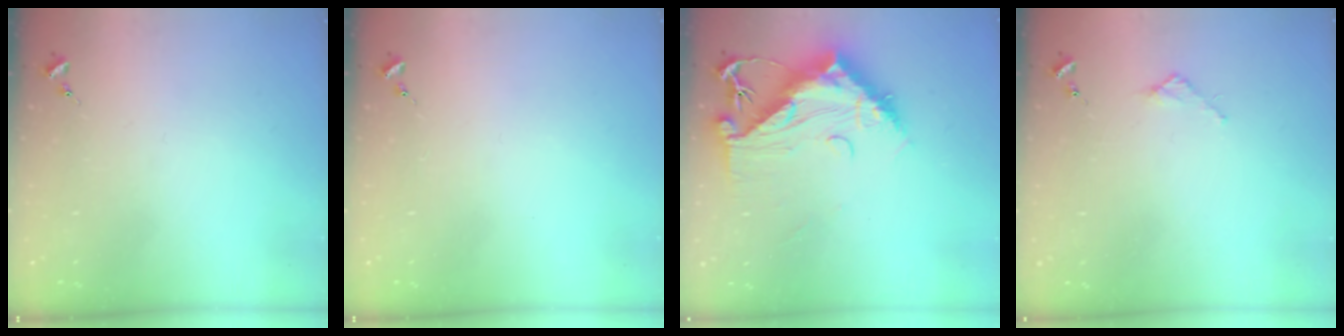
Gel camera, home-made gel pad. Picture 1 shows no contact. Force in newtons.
{"total": 0.0}
{"total": 15.4, "press": 15.3, "slide": 1.6}
{"total": 2.4, "press": 2.3, "slide": 0.3}